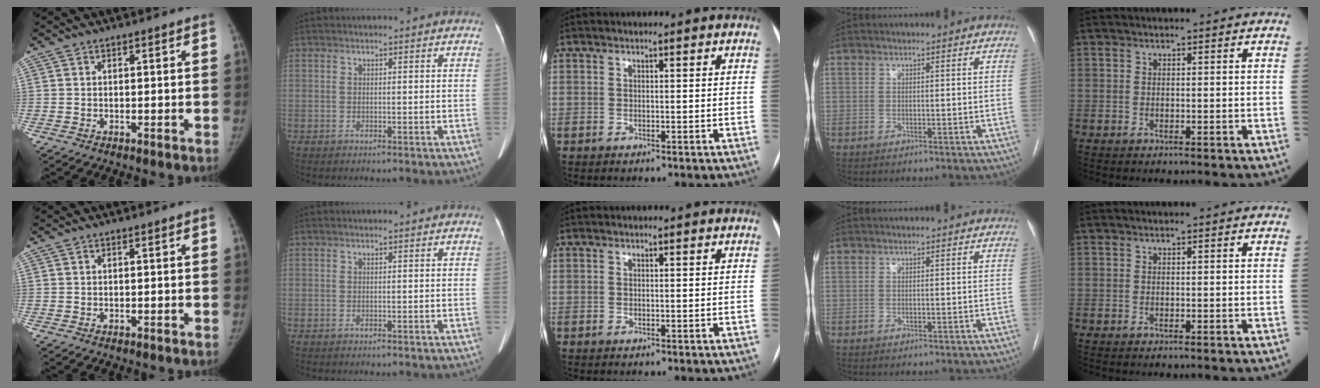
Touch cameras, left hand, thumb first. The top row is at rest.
{}